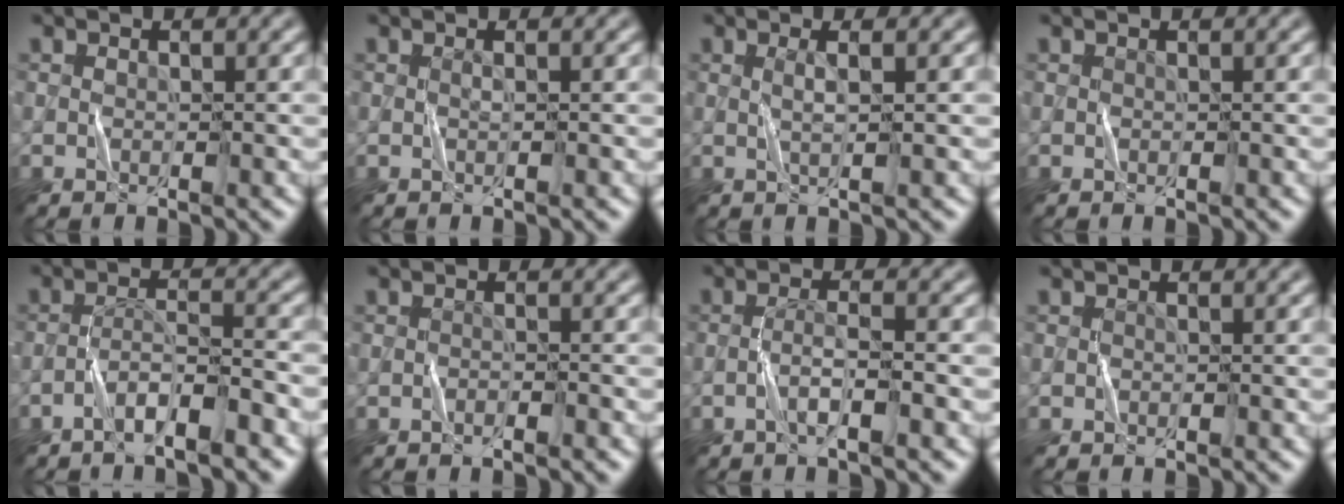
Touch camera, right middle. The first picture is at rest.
{"total": 0.6, "force": [0.0, -0.5, -0.4], "torque": [0.008, 0.001, -0.003]}
{"total": 1.1, "force": [0.4, 0.0, 1.0], "torque": [-0.006, -0.002, 0.001]}
{"total": 0.7, "force": [-0.1, -0.3, -0.6], "torque": [0.012, -0.001, -0.002]}
{"total": 3.4, "force": [-2.9, 0.0, 1.8], "torque": [-0.030, 0.010, -0.059]}
{"total": 0.8, "force": [-0.7, -0.4, -0.2], "torque": [0.008, 0.001, -0.015]}
{"total": 1.7, "force": [-1.3, -0.3, 1.1], "torque": [-0.019, 0.008, -0.028]}
{"total": 0.8, "force": [-0.2, -0.4, -0.7], "torque": [0.015, -0.002, -0.005]}